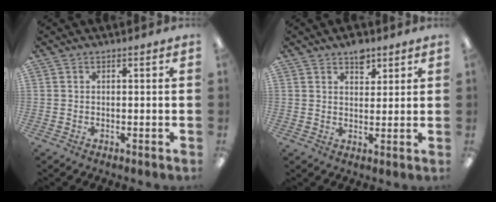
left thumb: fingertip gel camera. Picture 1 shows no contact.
{"total": 5.1, "force": [3.6, 3.0, 2.2], "torque": [-0.011, -0.018, 0.059]}